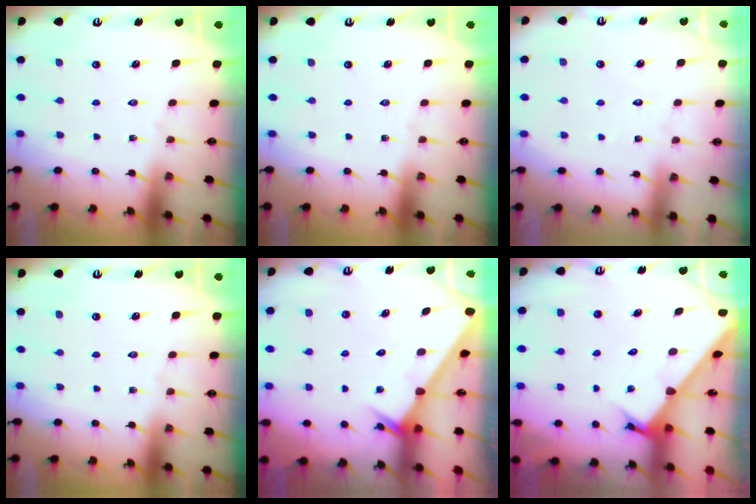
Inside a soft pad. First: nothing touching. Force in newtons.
{"total": 0.0}
{"total": 2.2, "press": 2.2, "slide": 0.2}
{"total": 0.0}
{"total": 2.5, "press": 2.5, "slide": 0.0}
{"total": 2.6, "press": 2.6, "slide": 0.2}